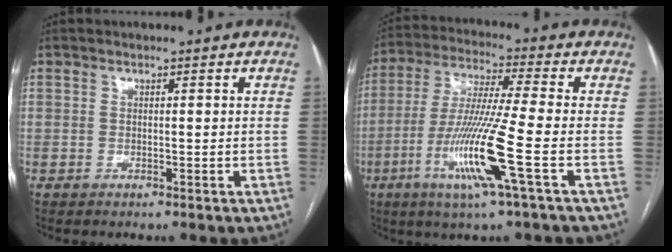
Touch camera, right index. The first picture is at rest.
{"total": 13.9, "force": [-4.8, -1.1, 13.0], "torque": [-0.264, -0.023, -0.096]}